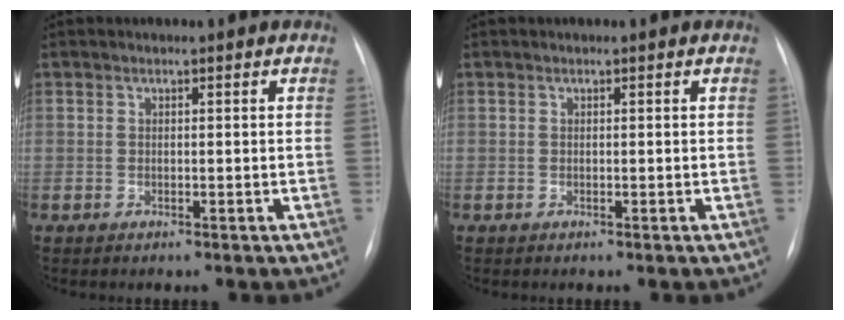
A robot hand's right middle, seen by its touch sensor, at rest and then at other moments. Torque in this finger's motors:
{"motor_torque": [0.25, -0.34, -0.01, 0.01]}